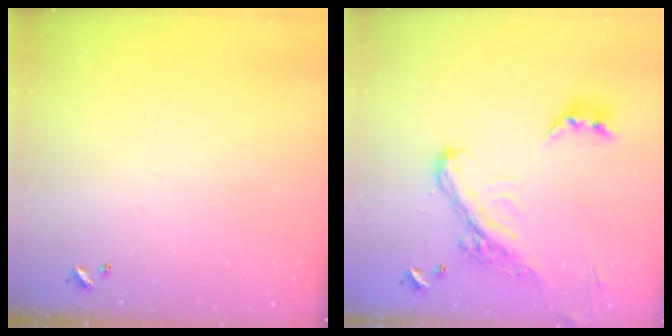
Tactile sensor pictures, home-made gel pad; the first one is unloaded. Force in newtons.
{"total": 6.3, "press": 6.1, "slide": 1.4}